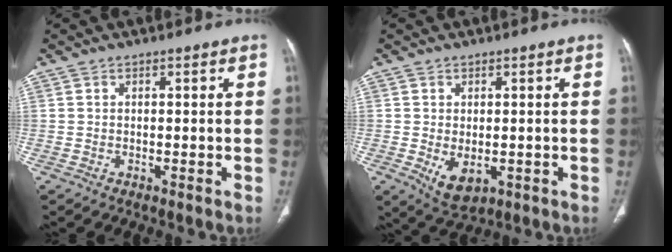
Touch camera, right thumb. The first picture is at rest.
{"total": 5.5, "force": [-1.1, 3.4, 4.2], "torque": [-0.065, -0.010, -0.002]}